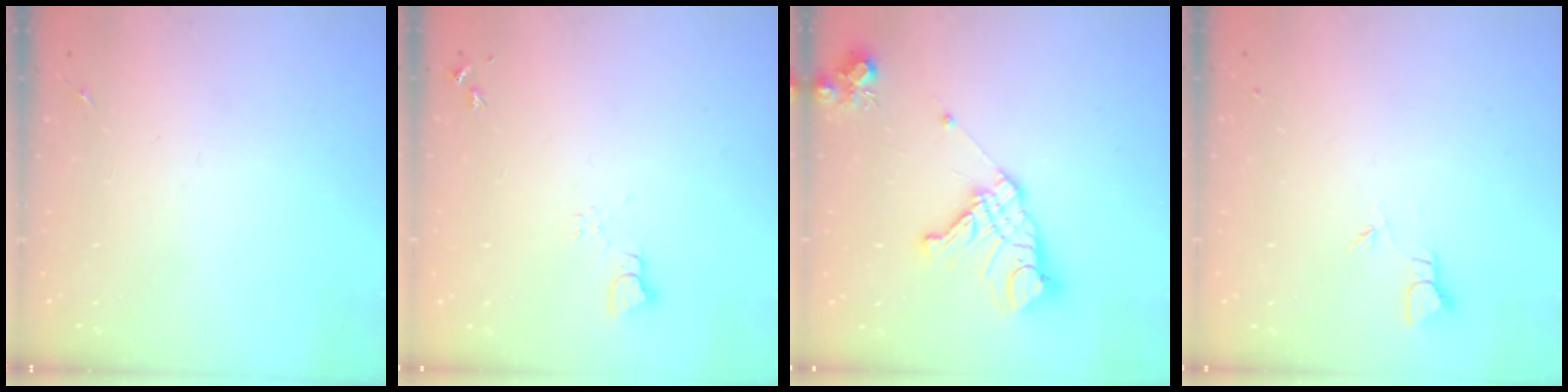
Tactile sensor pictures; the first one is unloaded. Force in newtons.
{"total": 3.5, "press": 3.5, "slide": 0.4}
{"total": 15.8, "press": 15.7, "slide": 1.7}
{"total": 1.8, "press": 1.8, "slide": 0.0}